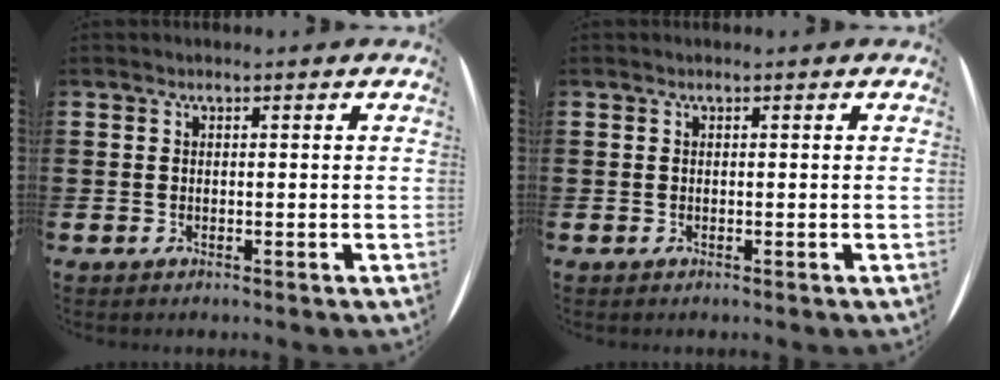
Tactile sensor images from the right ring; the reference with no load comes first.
{"total": 0.0}